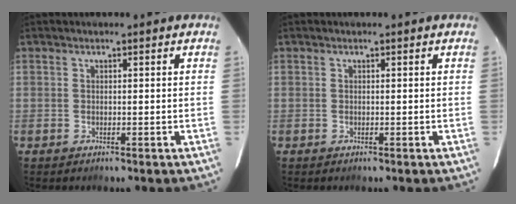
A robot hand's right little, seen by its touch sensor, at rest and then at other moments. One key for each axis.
{"total": 0.0}